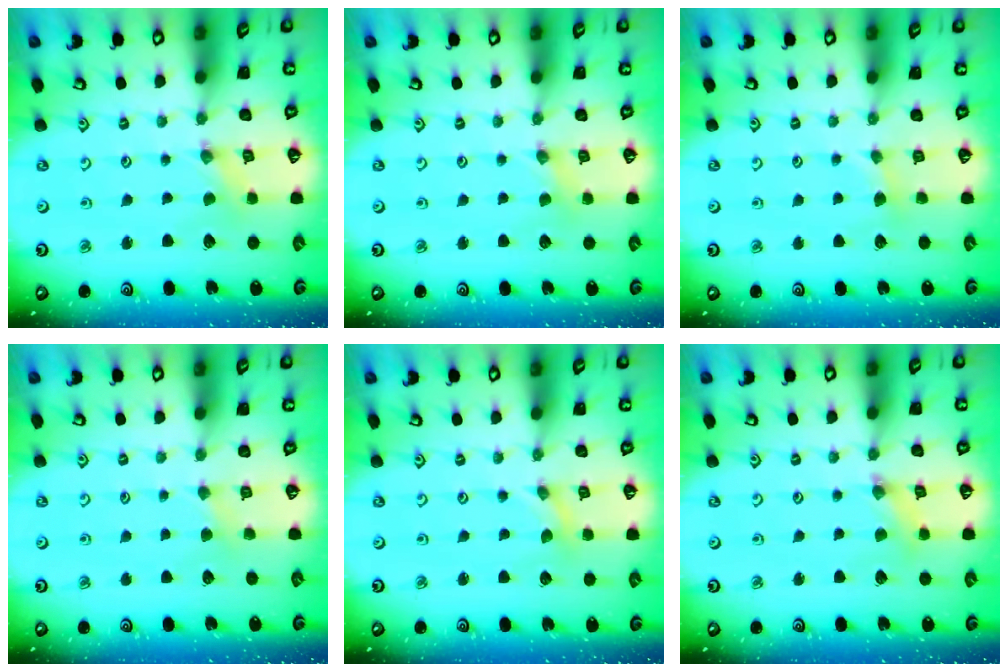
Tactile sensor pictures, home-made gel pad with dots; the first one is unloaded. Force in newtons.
{"total": 2.8, "press": 2.8, "slide": 0.3}
{"total": 2.1, "press": 2.0, "slide": 0.4}
{"total": 2.9, "press": 2.8, "slide": 0.4}
{"total": 0.0}
{"total": 2.0, "press": 2.0, "slide": 0.4}